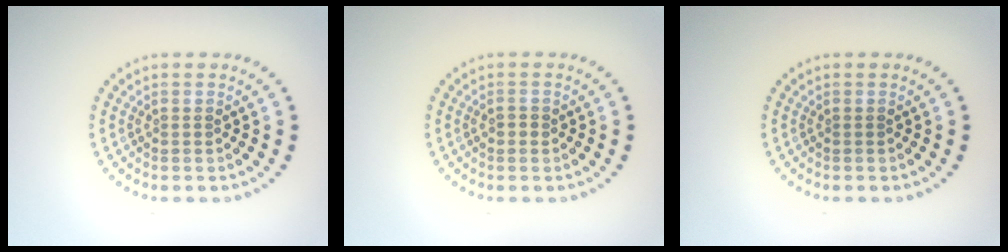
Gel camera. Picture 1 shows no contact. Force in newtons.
{"total": 0.8, "press": 0.8, "slide": 0.1}
{"total": 0.0}